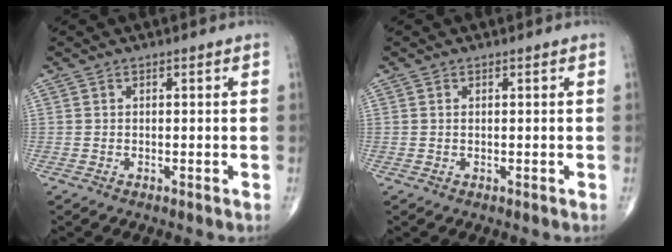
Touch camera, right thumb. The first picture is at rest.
{"total": 0.0}